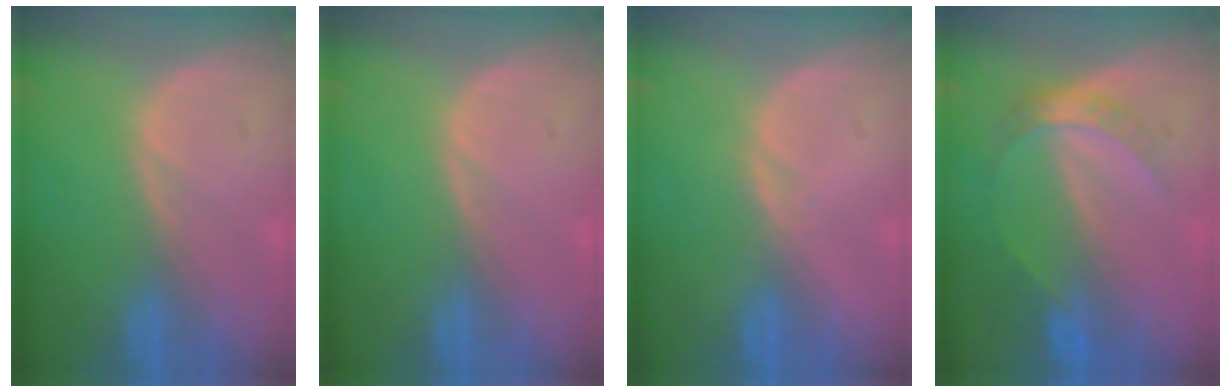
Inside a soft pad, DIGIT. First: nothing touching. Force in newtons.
{"total": 0.0}
{"total": 0.8, "press": 0.6, "slide": 0.5}
{"total": 4.8, "press": 4.3, "slide": 2.1}